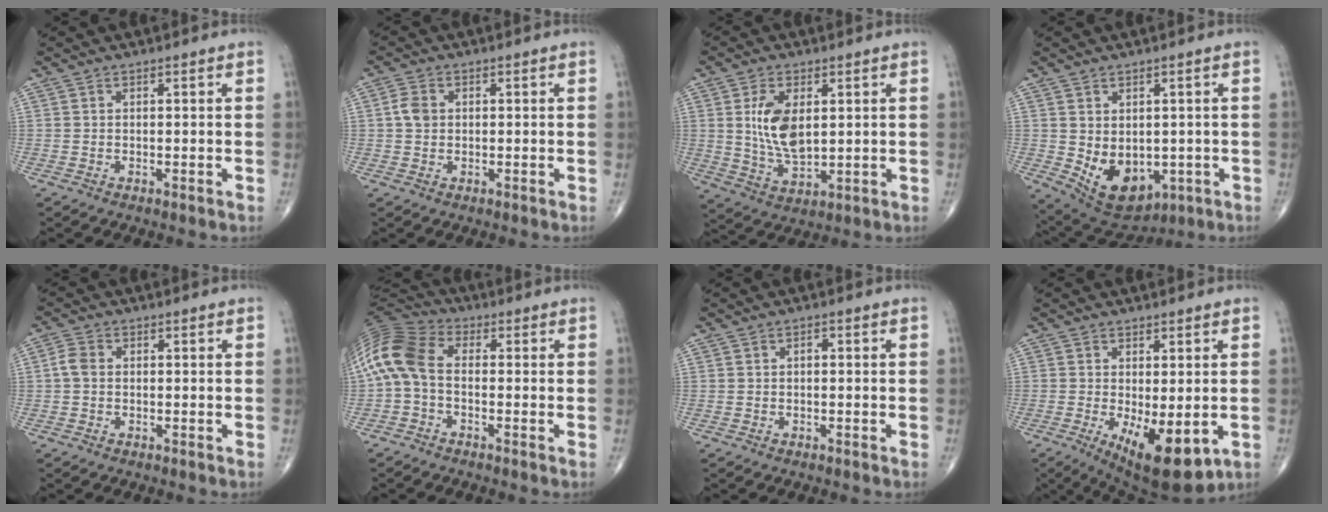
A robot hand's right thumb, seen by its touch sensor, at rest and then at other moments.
{"total": 3.2, "force": [0.4, 2.5, 1.9], "torque": [-0.035, 0.004, 0.003]}
{"total": 9.8, "force": [1.9, 5.3, 8.1], "torque": [-0.149, -0.016, 0.045]}
{"total": 10.6, "force": [-1.6, 7.2, 7.7], "torque": [-0.097, -0.008, 0.003]}
{"total": 2.7, "force": [-0.1, 2.1, 1.8], "torque": [-0.037, 0.008, -0.007]}
{"total": 11.4, "force": [-0.7, 7.1, 8.9], "torque": [-0.189, 0.030, -0.028]}
{"total": 0.7, "force": [-0.1, 0.5, 0.5], "torque": [-0.004, 0.002, -0.004]}
{"total": 11.4, "force": [-3.1, 4.5, 10.1], "torque": [-0.143, -0.022, -0.029]}